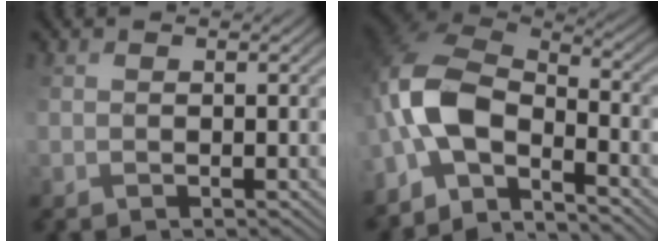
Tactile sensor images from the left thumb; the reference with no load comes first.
{"total": 10.4, "force": [-4.5, 4.8, 8.1], "torque": [-0.187, 0.005, -0.102]}